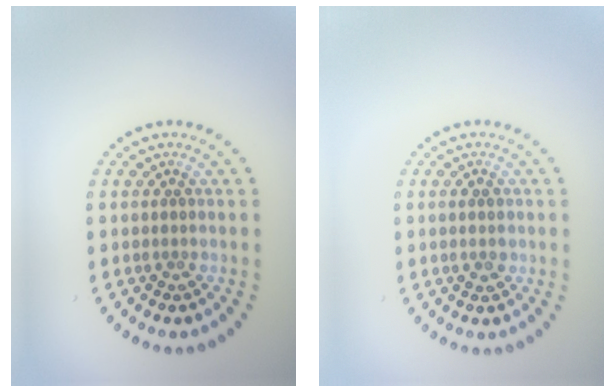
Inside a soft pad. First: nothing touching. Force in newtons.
{"total": 1.6, "press": 1.6, "slide": 0.1}